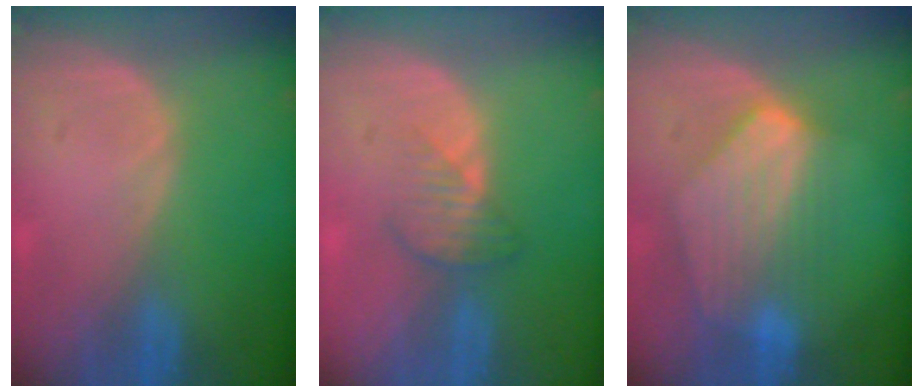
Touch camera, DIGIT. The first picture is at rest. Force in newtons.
{"total": 3.6, "press": 3.1, "slide": 1.7}
{"total": 8.1, "press": 7.7, "slide": 2.5}